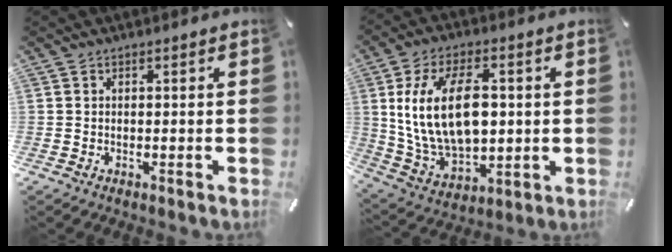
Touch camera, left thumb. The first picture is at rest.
{"total": 18.4, "force": [2.1, 11.5, 14.2], "torque": [-0.288, 0.000, 0.034]}